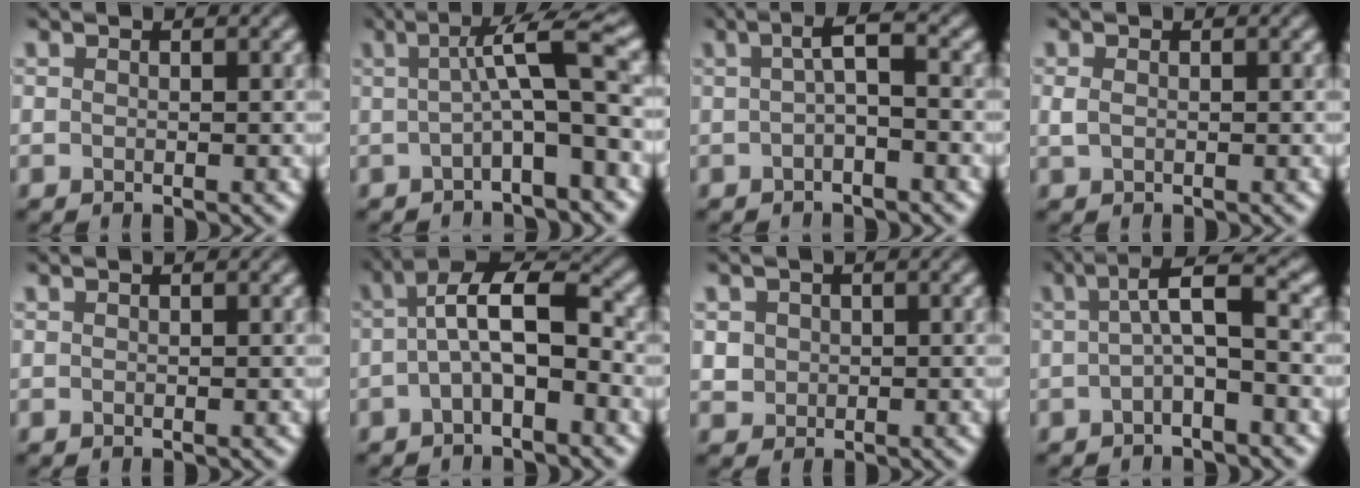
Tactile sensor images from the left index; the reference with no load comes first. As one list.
[{"total": 6.0, "force": [-0.1, 0.9, 5.9], "torque": [-0.082, 0.021, -0.009]}, {"total": 2.3, "force": [-0.2, 0.3, 2.3], "torque": [-0.039, 0.008, -0.005]}, {"total": 0.9, "force": [0.0, 0.6, 0.6], "torque": [-0.015, 0.004, -0.001]}, {"total": 0.0}, {"total": 5.3, "force": [-0.8, 1.9, 4.9], "torque": [-0.087, 0.023, -0.021]}, {"total": 1.3, "force": [0.2, 1.3, 0.1], "torque": [0.007, 0.002, 0.009]}, {"total": 3.3, "force": [-0.1, 0.4, 3.2], "torque": [-0.053, 0.017, -0.007]}]